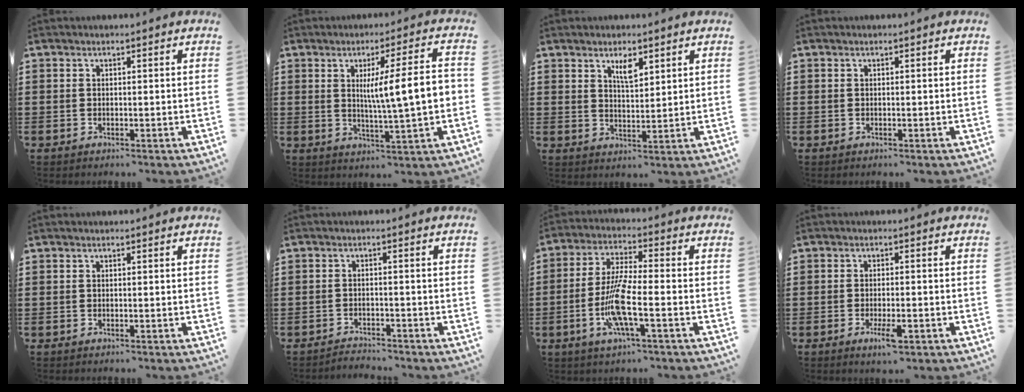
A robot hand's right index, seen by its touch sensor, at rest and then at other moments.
{"total": 9.5, "force": [0.9, 0.9, 9.4], "torque": [-0.153, -0.005, 0.008]}
{"total": 3.5, "force": [2.3, 1.2, 2.4], "torque": [-0.037, -0.002, 0.037]}
{"total": 0.0}
{"total": 0.0}
{"total": 2.0, "force": [-2.0, 0.1, 0.0], "torque": [-0.006, 0.002, -0.043]}
{"total": 9.1, "force": [-2.8, 1.5, 8.5], "torque": [-0.181, -0.017, -0.055]}
{"total": 3.5, "force": [-1.6, 0.8, 3.0], "torque": [-0.061, -0.007, -0.030]}